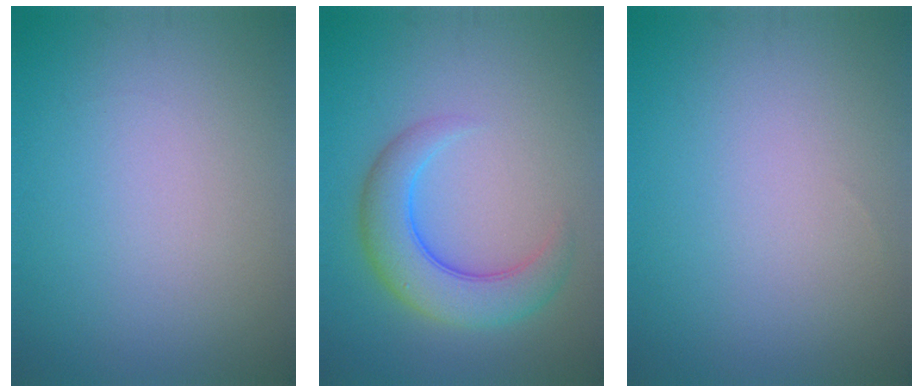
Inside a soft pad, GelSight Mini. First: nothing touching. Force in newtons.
{"total": 5.7, "press": 5.7, "slide": 0.1}
{"total": 0.0}